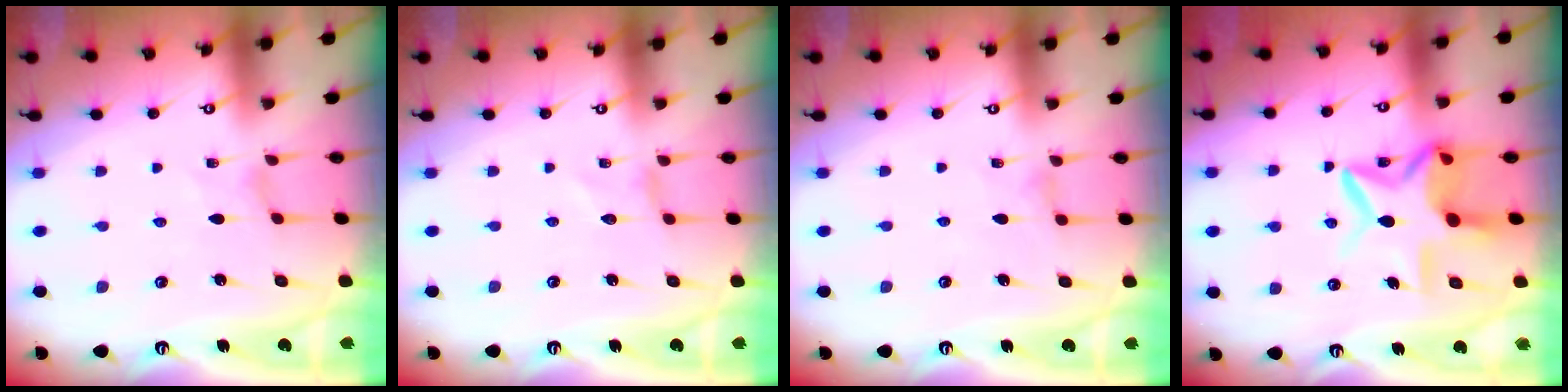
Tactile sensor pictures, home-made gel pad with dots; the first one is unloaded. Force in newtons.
{"total": 0.0}
{"total": 1.1, "press": 1.1, "slide": 0.2}
{"total": 13.3, "press": 13.2, "slide": 1.7}